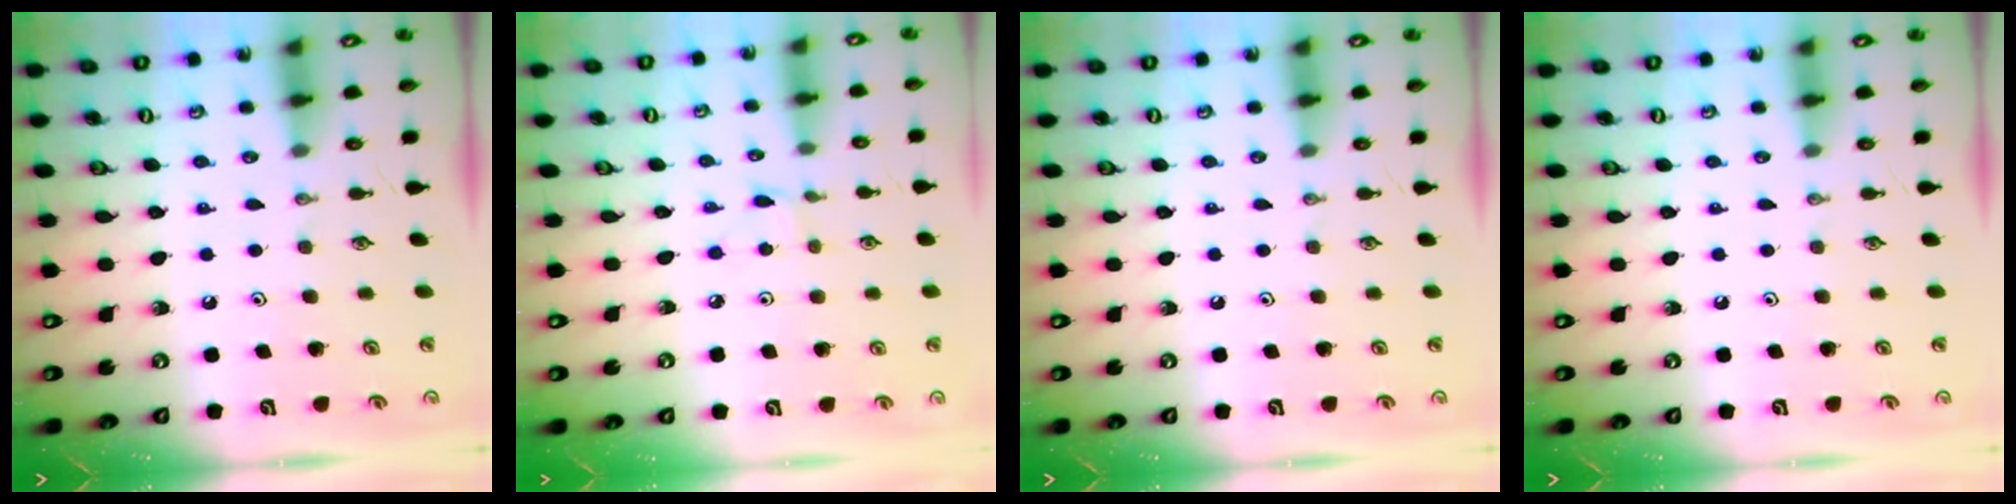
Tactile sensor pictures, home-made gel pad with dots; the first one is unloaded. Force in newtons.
{"total": 1.1, "press": 1.1, "slide": 0.1}
{"total": 0.0}
{"total": 0.0}